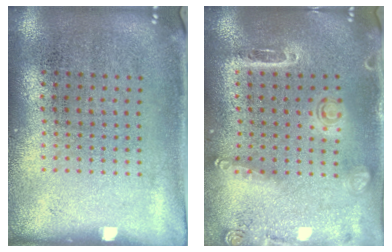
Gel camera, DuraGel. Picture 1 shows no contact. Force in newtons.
{"total": 1.6, "press": 1.5, "slide": 0.6}